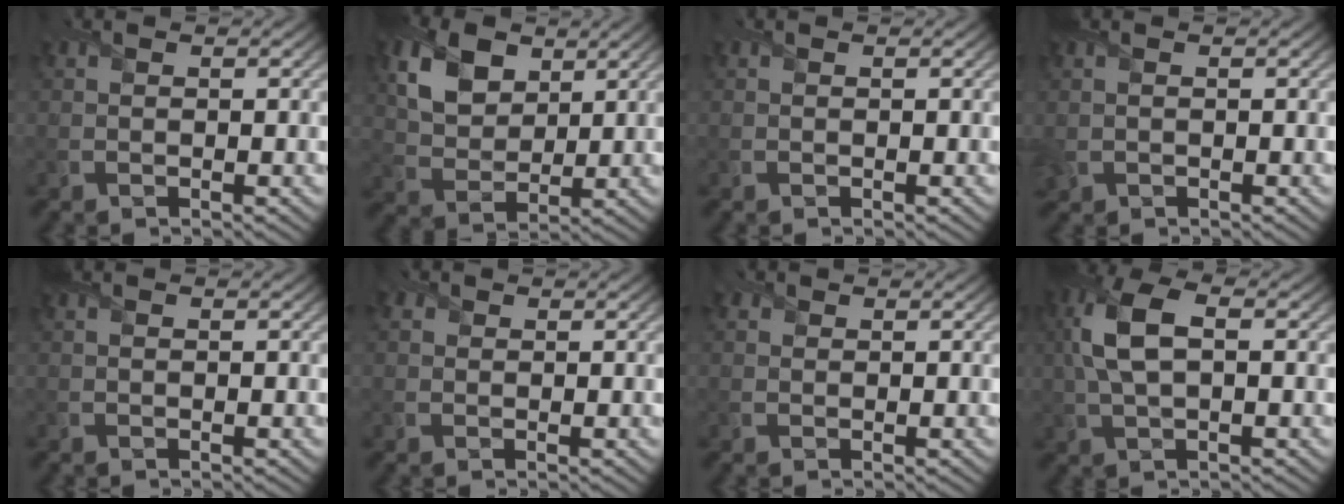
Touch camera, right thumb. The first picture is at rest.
{"total": 7.7, "force": [3.6, 5.1, 4.6], "torque": [-0.120, 0.002, 0.064]}
{"total": 0.0}
{"total": 1.4, "force": [-0.1, 1.1, 0.8], "torque": [-0.025, -0.006, 0.001]}
{"total": 0.0}
{"total": 1.3, "force": [0.6, 1.1, 0.3], "torque": [-0.004, 0.000, 0.007]}
{"total": 1.0, "force": [0.5, 0.8, 0.1], "torque": [0.002, -0.002, 0.006]}
{"total": 7.5, "force": [1.1, 3.6, 6.5], "torque": [-0.160, 0.015, 0.016]}